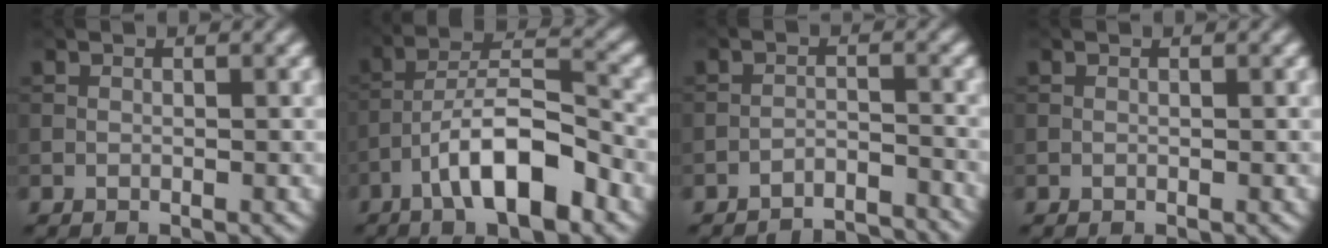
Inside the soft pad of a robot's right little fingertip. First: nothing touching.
{"total": 8.7, "force": [-4.5, 2.5, 6.9], "torque": [-0.111, 0.021, -0.081]}
{"total": 5.0, "force": [-4.8, 0.6, 1.0], "torque": [-0.017, -0.001, -0.075]}
{"total": 0.0}